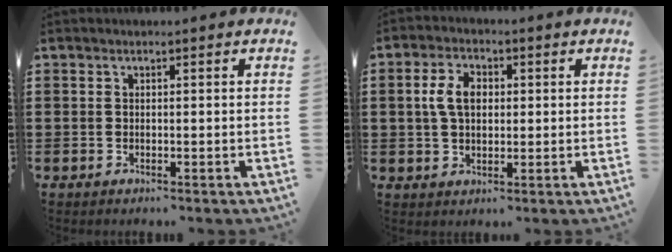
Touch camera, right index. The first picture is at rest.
{"total": 5.2, "force": [0.7, 3.3, 4.0], "torque": [-0.094, 0.013, 0.007]}